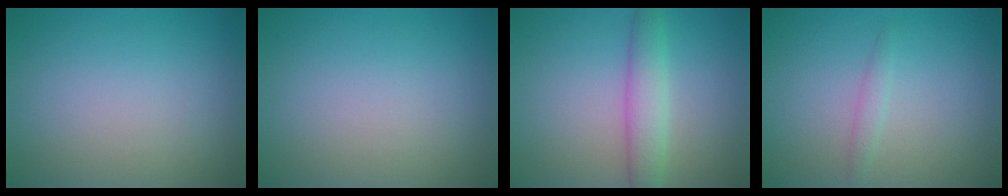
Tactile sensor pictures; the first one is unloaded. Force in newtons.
{"total": 0.0}
{"total": 3.2, "press": 3.2, "slide": 0.1}
{"total": 0.5, "press": 0.5, "slide": 0.1}